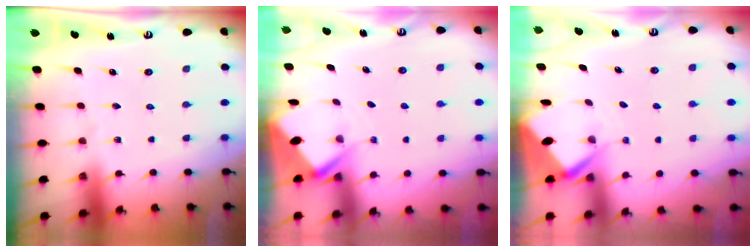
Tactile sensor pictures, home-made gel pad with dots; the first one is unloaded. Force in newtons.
{"total": 2.9, "press": 2.9, "slide": 0.4}
{"total": 3.6, "press": 3.5, "slide": 0.3}